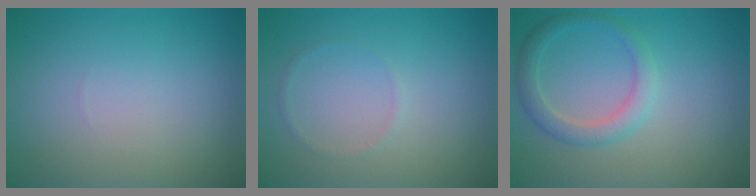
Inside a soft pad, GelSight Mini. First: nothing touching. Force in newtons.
{"total": 0.5, "press": 0.5, "slide": 0.1}
{"total": 2.6, "press": 2.6, "slide": 0.2}